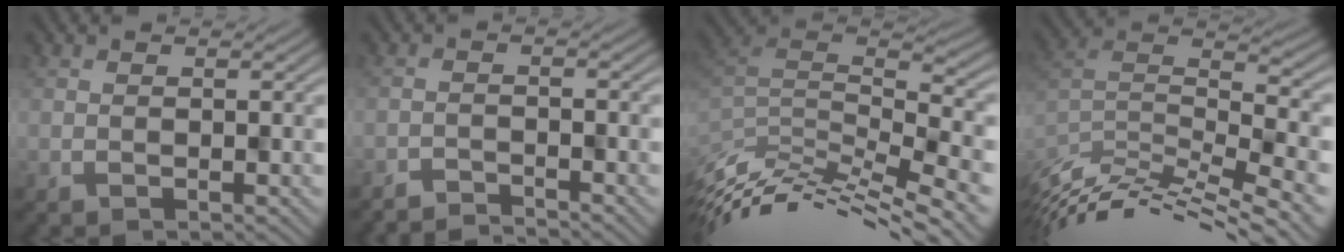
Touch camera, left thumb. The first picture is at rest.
{"total": 3.3, "force": [-3.2, 0.1, 0.3], "torque": [-0.001, 0.002, -0.059]}
{"total": 11.8, "force": [-6.2, 3.8, 9.3], "torque": [-0.166, 0.012, -0.081]}
{"total": 12.4, "force": [-7.9, 3.4, 8.9], "torque": [-0.176, 0.007, -0.120]}